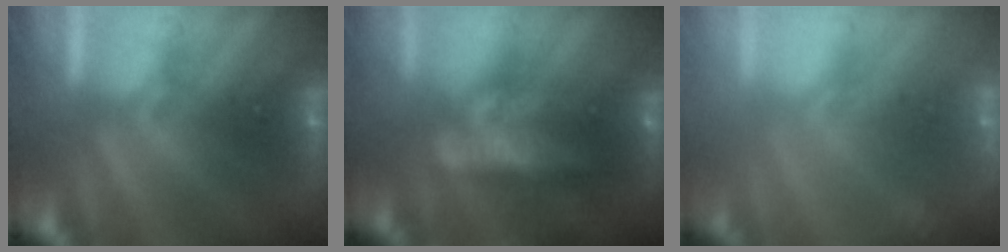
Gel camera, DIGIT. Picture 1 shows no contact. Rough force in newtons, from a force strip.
{"total": 7.1}
{"total": 2.4}